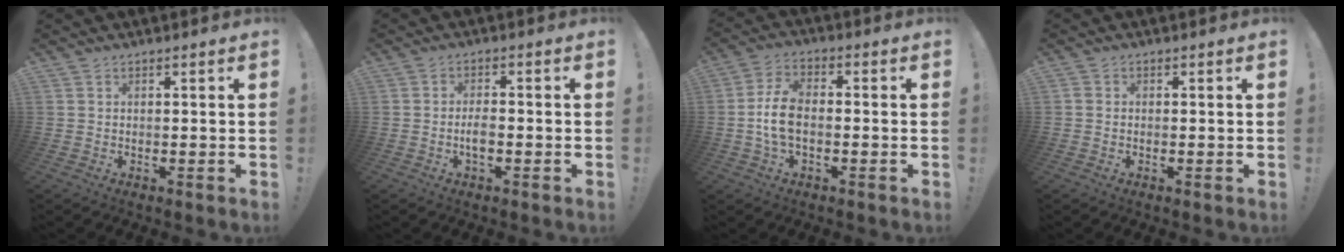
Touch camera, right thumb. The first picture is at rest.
{"total": 3.9, "force": [-1.3, 1.6, 3.3], "torque": [-0.076, 0.007, -0.025]}
{"total": 9.1, "force": [-1.5, 5.2, 7.3], "torque": [-0.159, 0.011, -0.022]}
{"total": 0.7, "force": [-0.4, 0.6, 0.2], "torque": [-0.009, 0.004, -0.006]}